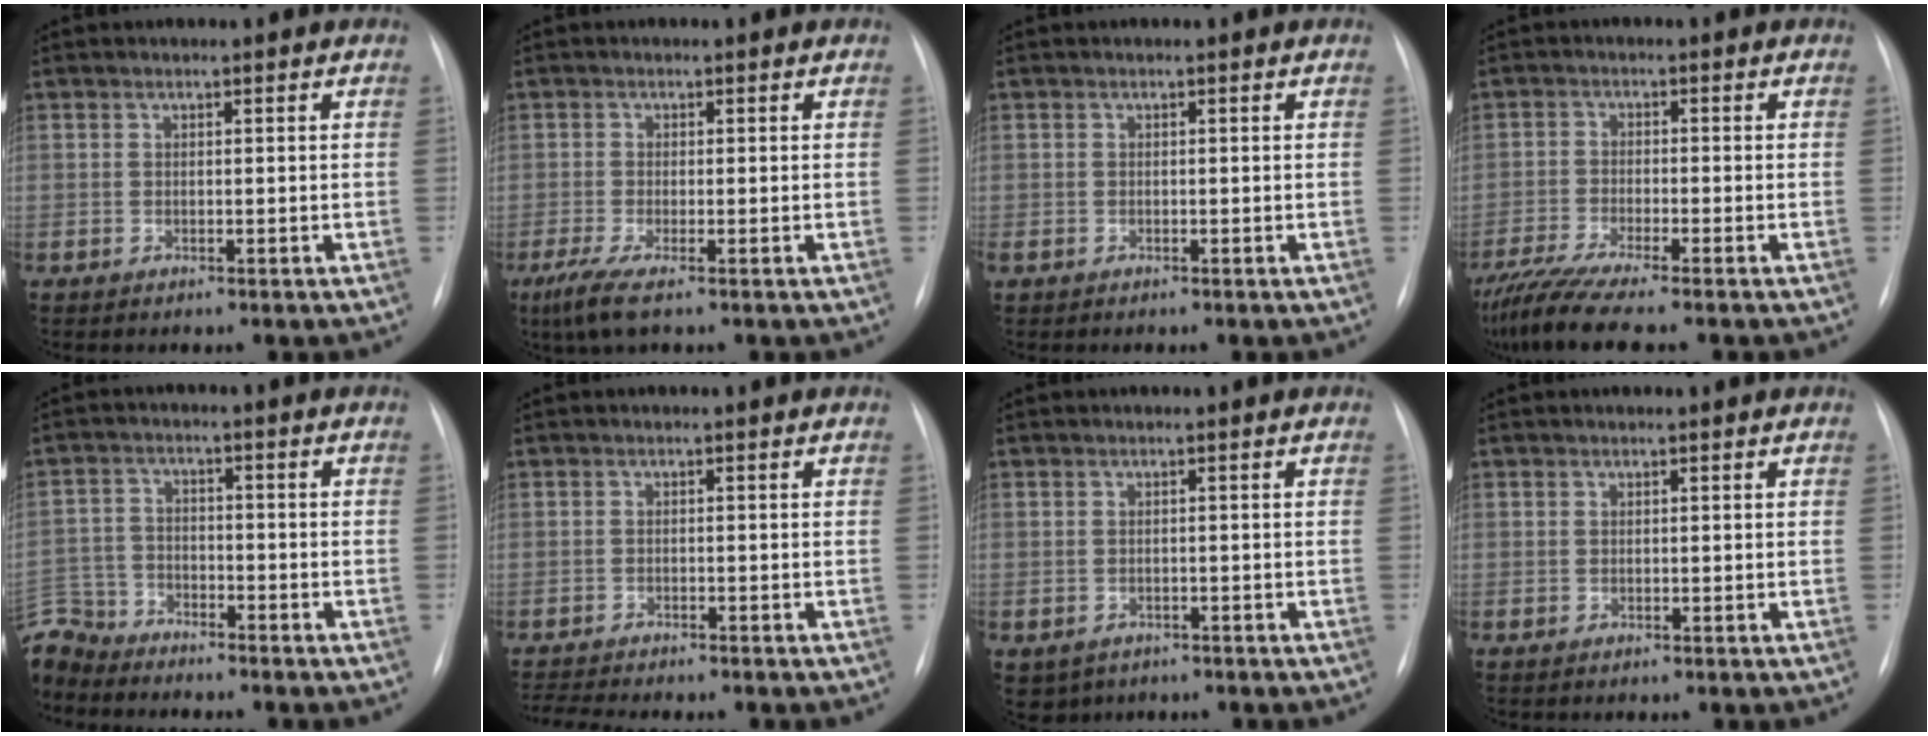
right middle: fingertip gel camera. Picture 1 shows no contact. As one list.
[{"total": 3.8, "force": [-2.2, 0.4, 3.0], "torque": [-0.070, -0.015, -0.043]}, {"total": 1.0, "force": [-0.7, 0.6, 0.4], "torque": [-0.009, 0.000, -0.008]}, {"total": 9.4, "force": [-7.9, -0.4, 4.9], "torque": [-0.089, -0.024, -0.133]}, {"total": 9.8, "force": [-9.1, 3.5, 1.1], "torque": [-0.039, 0.007, -0.175]}, {"total": 7.4, "force": [-6.7, 0.8, 2.9], "torque": [-0.045, -0.007, -0.101]}, {"total": 3.9, "force": [-2.6, 2.8, 0.7], "torque": [-0.007, 0.005, -0.031]}, {"total": 0.0}]